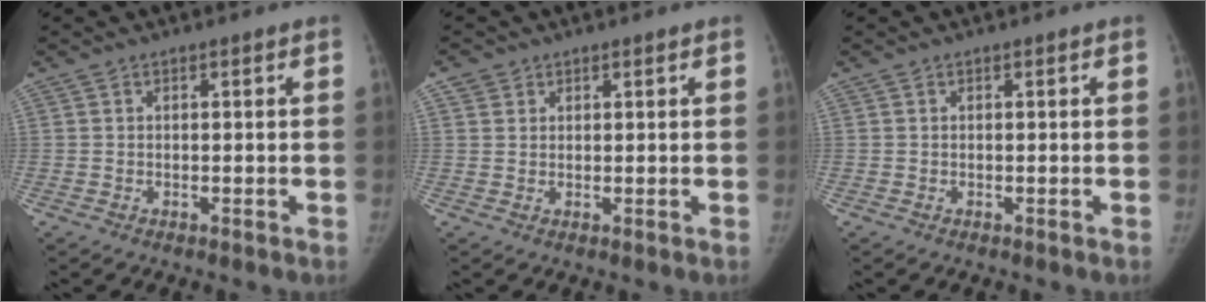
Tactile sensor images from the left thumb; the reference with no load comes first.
{"total": 1.9, "force": [1.1, 1.5, 0.2], "torque": [0.011, -0.005, 0.014]}
{"total": 0.0}